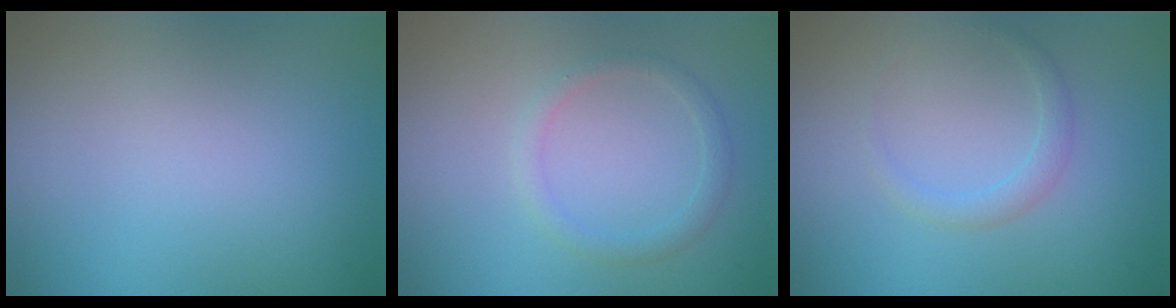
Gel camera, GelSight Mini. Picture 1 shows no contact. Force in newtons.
{"total": 1.4, "press": 1.4, "slide": 0.1}
{"total": 1.3, "press": 1.3, "slide": 0.1}